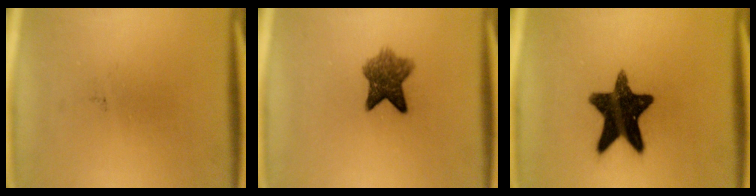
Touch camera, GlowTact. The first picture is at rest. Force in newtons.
{"total": 6.5}
{"total": 14.9}